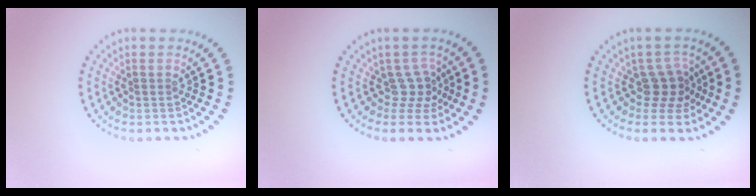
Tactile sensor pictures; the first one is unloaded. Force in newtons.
{"total": 2.2, "press": 1.4, "slide": 1.6}
{"total": 2.8, "press": 2.4, "slide": 1.4}